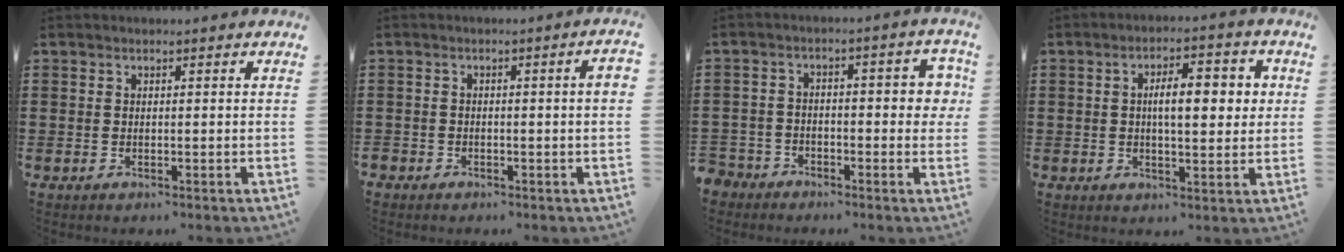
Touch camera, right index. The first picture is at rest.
{"total": 1.7, "force": [-1.1, 0.3, 1.3], "torque": [-0.019, 0.000, -0.023]}
{"total": 4.2, "force": [-2.6, 2.7, 2.0], "torque": [-0.040, 0.014, -0.055]}
{"total": 7.3, "force": [0.9, 2.7, 6.7], "torque": [-0.103, 0.003, 0.007]}